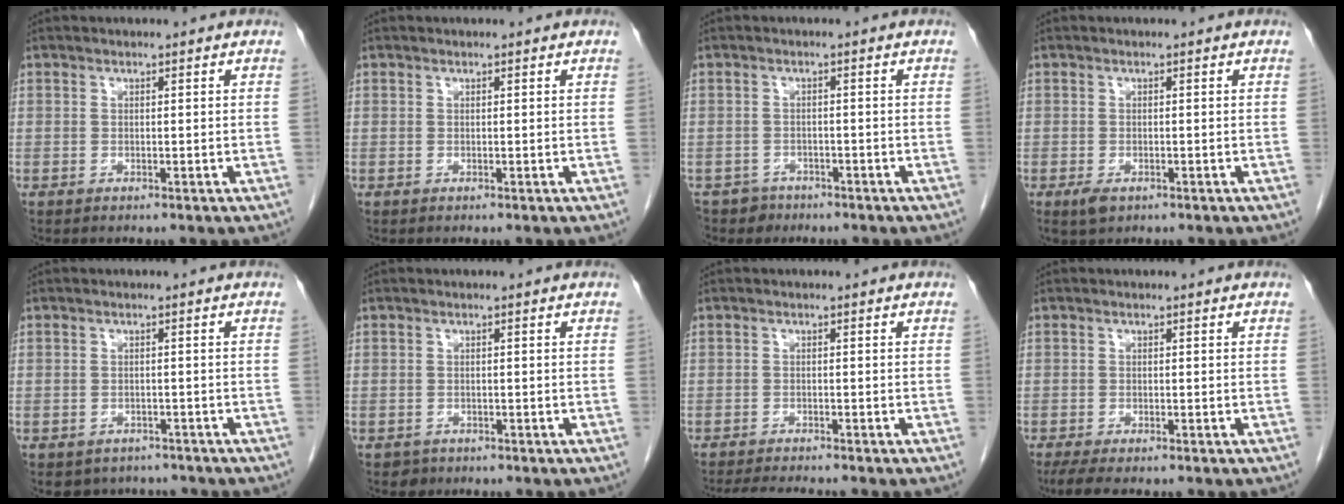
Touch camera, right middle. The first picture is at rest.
{"total": 0.0}
{"total": 3.9, "force": [-3.0, 2.5, -0.5], "torque": [0.011, 0.005, -0.051]}
{"total": 2.1, "force": [-1.1, 1.1, 1.4], "torque": [-0.030, -0.003, -0.013]}
{"total": 5.3, "force": [-4.5, 2.9, 0.4], "torque": [0.008, 0.007, -0.053]}
{"total": 1.3, "force": [-0.9, 1.0, 0.0], "torque": [-0.004, 0.003, -0.012]}
{"total": 5.4, "force": [-5.0, 0.2, 2.1], "torque": [-0.032, -0.015, -0.078]}
{"total": 4.5, "force": [-3.5, 1.1, 2.6], "torque": [-0.046, -0.013, -0.052]}